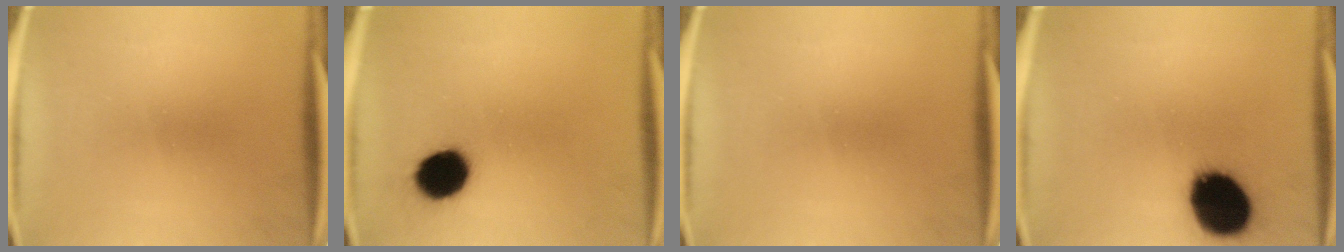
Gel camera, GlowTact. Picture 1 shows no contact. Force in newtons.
{"total": 10.5}
{"total": 0.0}
{"total": 19.1}